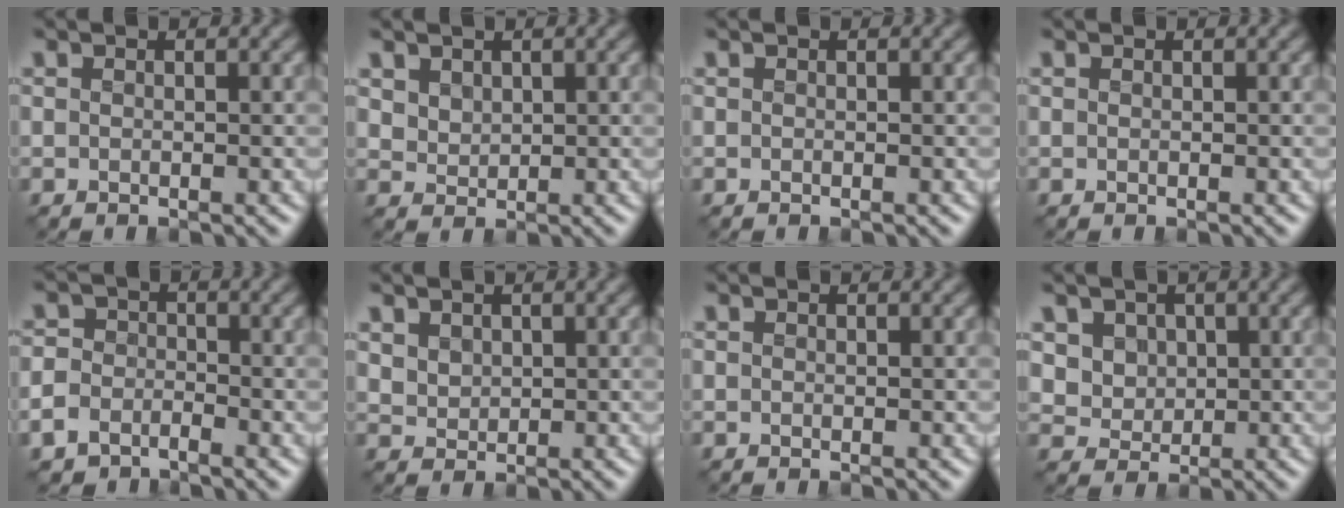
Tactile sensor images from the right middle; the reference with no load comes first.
{"total": 2.0, "force": [1.1, 1.4, 0.9], "torque": [-0.029, -0.008, 0.029]}
{"total": 0.0}
{"total": 0.0}
{"total": 3.7, "force": [-2.6, 2.4, 1.2], "torque": [-0.014, -0.005, -0.058]}
{"total": 1.8, "force": [0.8, 1.3, 0.8], "torque": [-0.027, -0.007, 0.021]}
{"total": 0.0}
{"total": 3.9, "force": [1.4, 3.2, 1.6], "torque": [-0.048, -0.004, 0.032]}